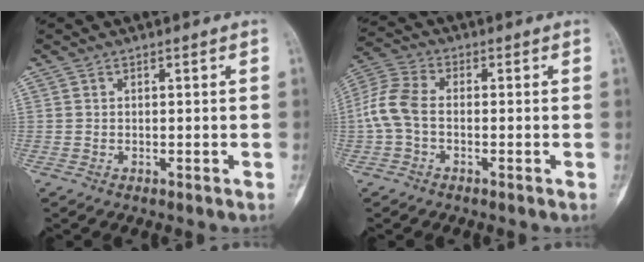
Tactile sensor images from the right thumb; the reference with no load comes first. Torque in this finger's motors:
{"motor_torque": [-0.03, 0.05, 0.47, -0.47, 0.15]}